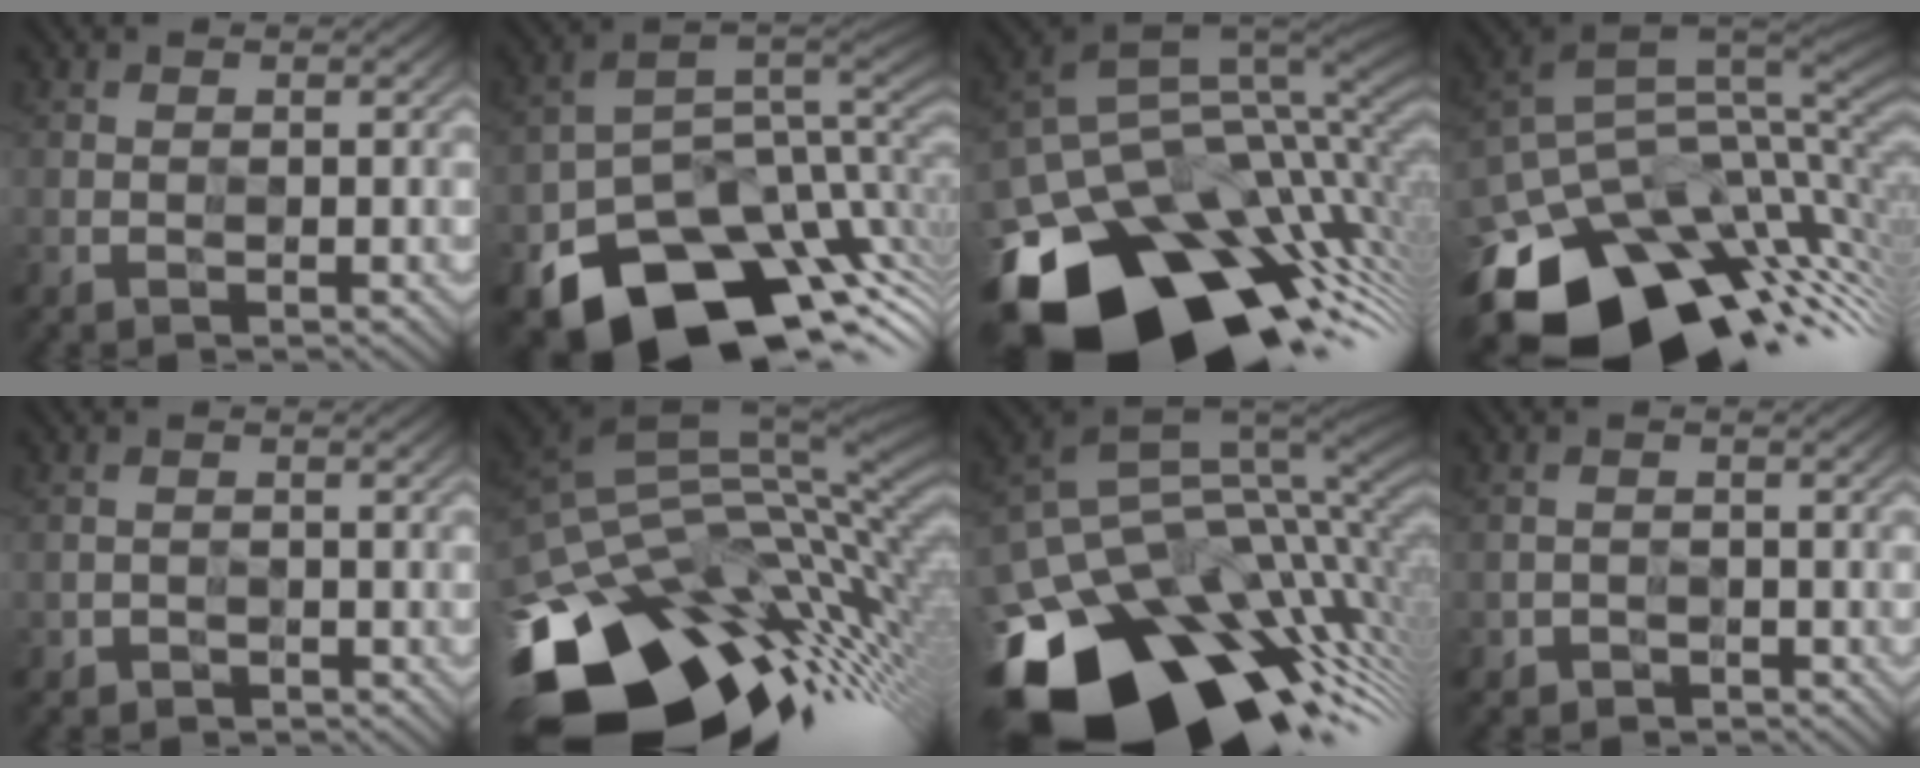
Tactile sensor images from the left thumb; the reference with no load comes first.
{"total": 15.3, "force": [-7.4, 10.6, 8.1], "torque": [-0.127, -0.048, -0.103]}
{"total": 19.1, "force": [-8.7, 12.7, 11.3], "torque": [-0.206, -0.018, -0.118]}
{"total": 17.0, "force": [-7.0, 11.3, 10.6], "torque": [-0.200, -0.032, -0.105]}
{"total": 1.1, "force": [-0.4, 0.5, -1.0], "torque": [0.021, -0.002, -0.007]}
{"total": 17.1, "force": [-8.2, 10.2, 11.1], "torque": [-0.218, -0.005, -0.124]}
{"total": 19.3, "force": [-8.9, 12.6, 11.5], "torque": [-0.215, -0.022, -0.123]}
{"total": 1.5, "force": [-0.6, 0.5, -1.2], "torque": [0.025, -0.004, -0.013]}